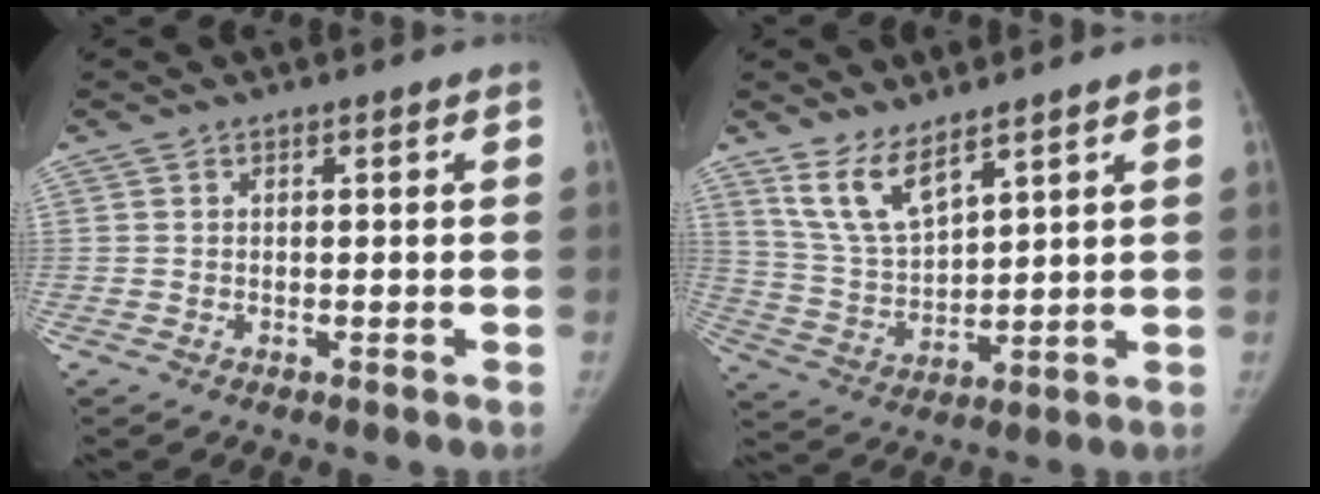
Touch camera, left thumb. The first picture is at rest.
{"total": 8.6, "force": [6.3, 2.7, 5.2], "torque": [-0.094, -0.043, 0.141]}